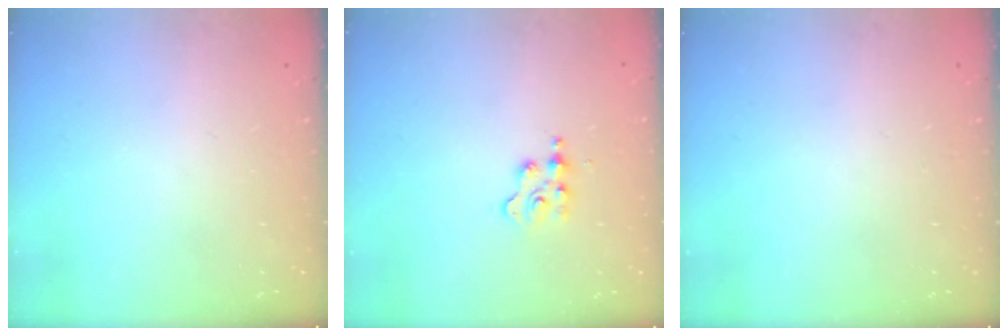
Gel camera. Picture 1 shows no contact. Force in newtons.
{"total": 2.2, "press": 2.1, "slide": 0.3}
{"total": 0.0}